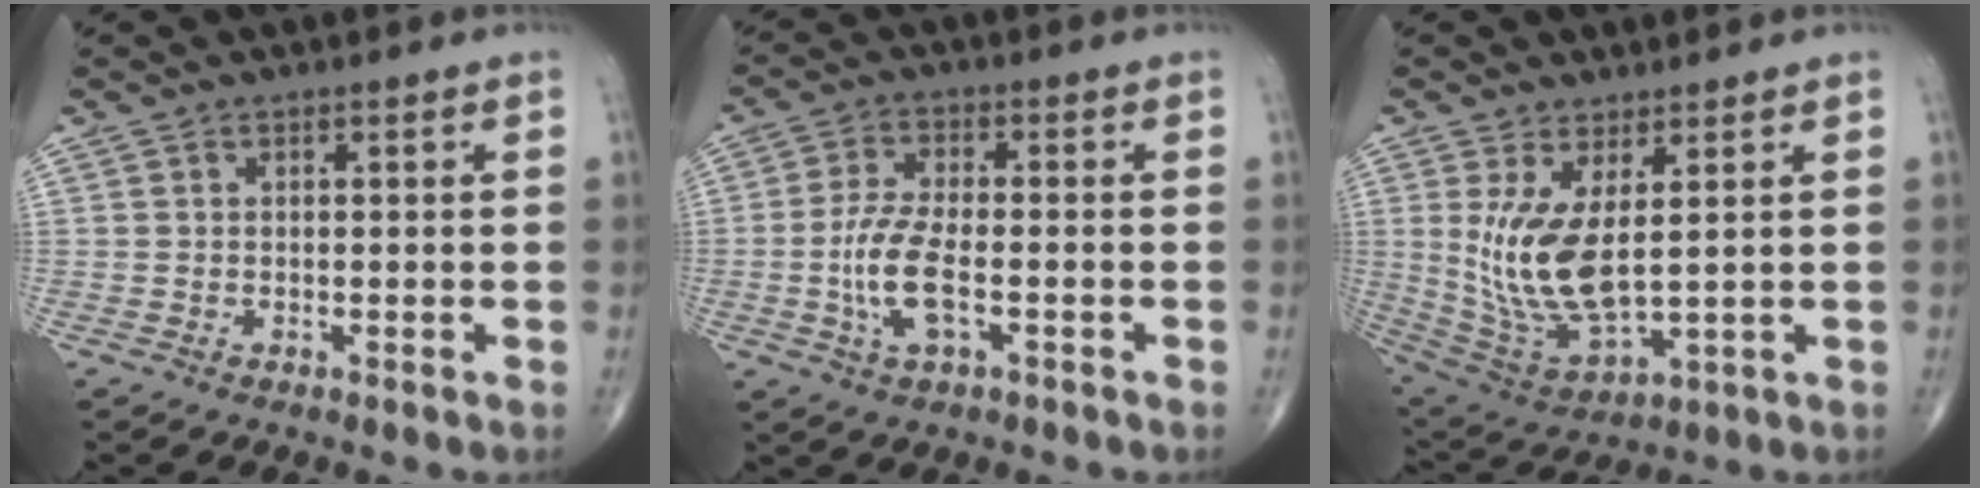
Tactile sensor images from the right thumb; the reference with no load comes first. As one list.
[{"total": 8.5, "force": [-2.1, 3.4, 7.5], "torque": [-0.162, 0.008, -0.040]}, {"total": 12.6, "force": [2.5, 5.1, 11.3], "torque": [-0.233, -0.031, 0.069]}]